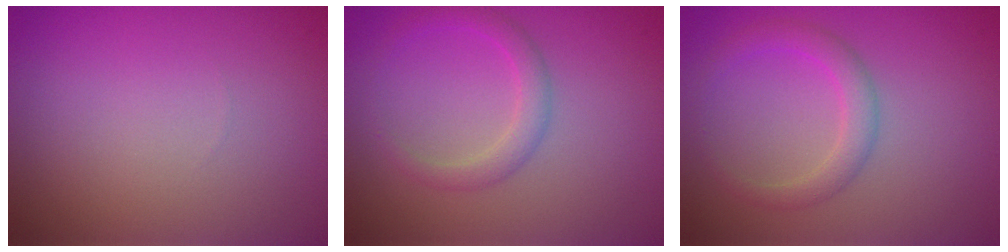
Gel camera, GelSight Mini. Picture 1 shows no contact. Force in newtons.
{"total": 2.1, "press": 2.1, "slide": 0.1}
{"total": 2.4, "press": 2.4, "slide": 0.2}